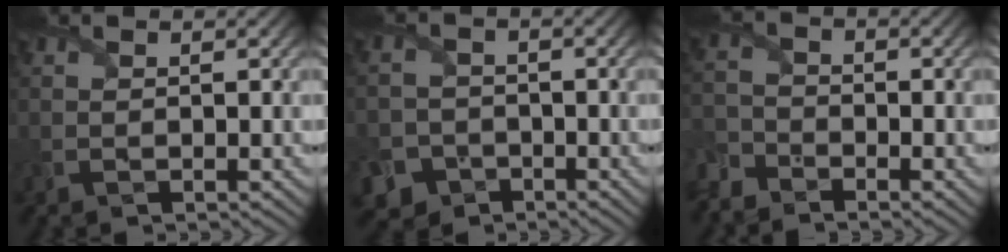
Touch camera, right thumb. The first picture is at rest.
{"total": 6.4, "force": [-3.7, 5.2, 0.5], "torque": [-0.012, -0.018, -0.080]}
{"total": 3.9, "force": [-3.4, 1.6, 0.7], "torque": [-0.019, -0.004, -0.090]}